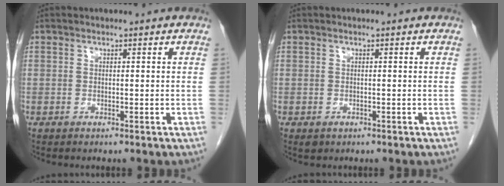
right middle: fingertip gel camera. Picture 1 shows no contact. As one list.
[{"total": 0.9, "force": [-0.4, 0.7, 0.4], "torque": [-0.007, 0.001, 0.000]}]